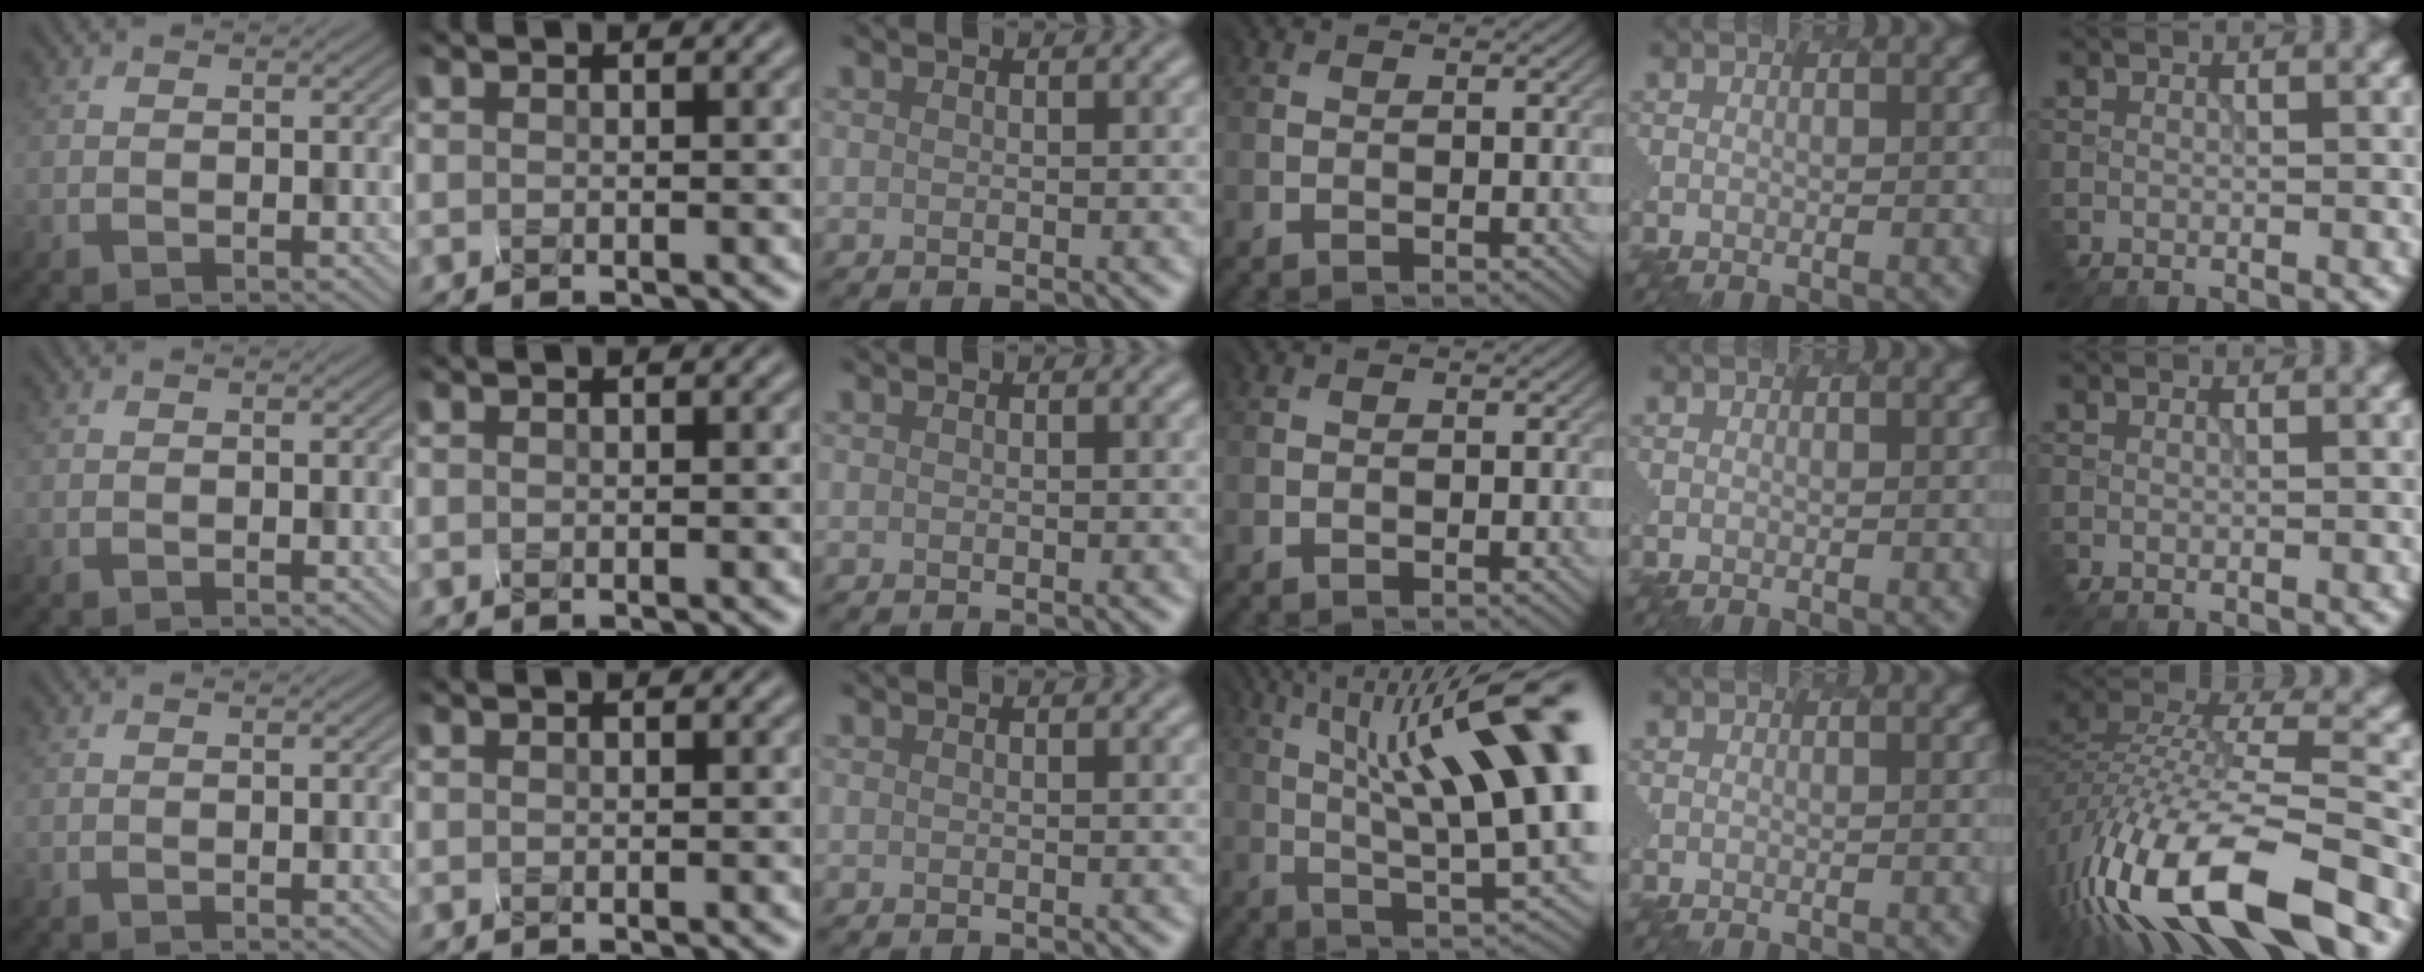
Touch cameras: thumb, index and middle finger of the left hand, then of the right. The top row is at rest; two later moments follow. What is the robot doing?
{"motion": "disassemble", "object": "hinged tin"}